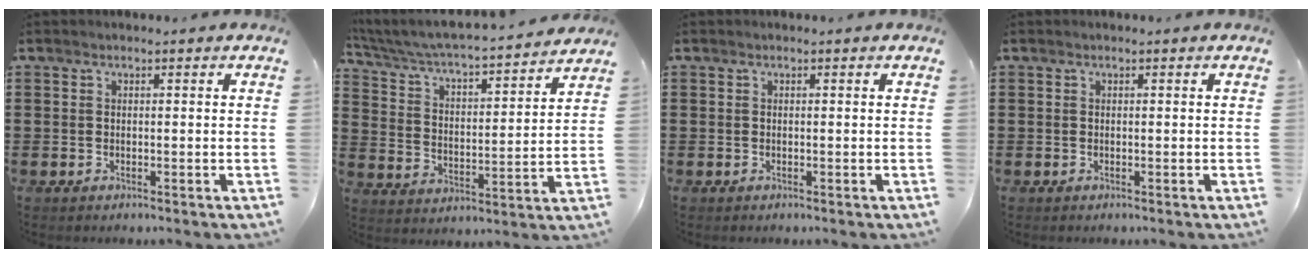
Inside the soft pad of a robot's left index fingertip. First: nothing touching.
{"total": 4.1, "force": [3.8, 0.1, 1.6], "torque": [-0.052, -0.039, 0.053]}
{"total": 0.0}
{"total": 0.0}